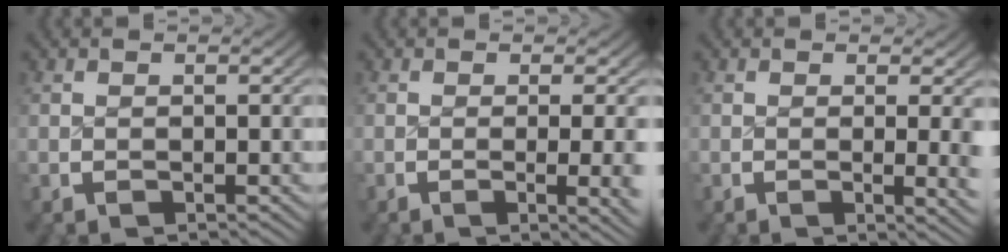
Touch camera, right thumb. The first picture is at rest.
{"total": 4.0, "force": [-0.9, 1.0, 3.8], "torque": [-0.054, -0.007, -0.011]}
{"total": 3.1, "force": [-0.1, 0.8, 2.9], "torque": [-0.038, -0.008, -0.002]}